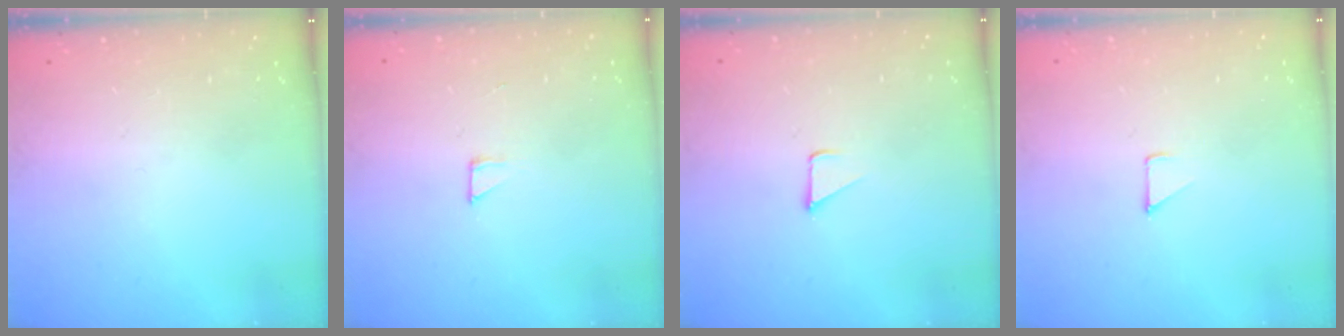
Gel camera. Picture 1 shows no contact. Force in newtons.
{"total": 2.6, "press": 2.6, "slide": 0.1}
{"total": 1.7, "press": 1.7, "slide": 0.1}
{"total": 3.3, "press": 3.3, "slide": 0.3}